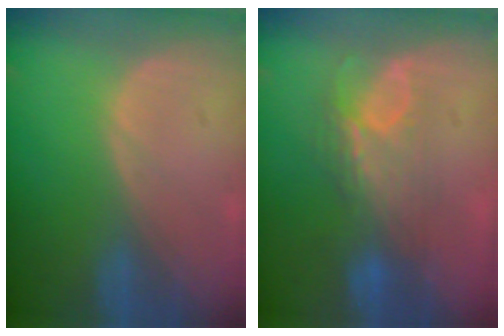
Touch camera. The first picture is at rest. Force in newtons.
{"total": 7.3, "press": 6.6, "slide": 3.1}